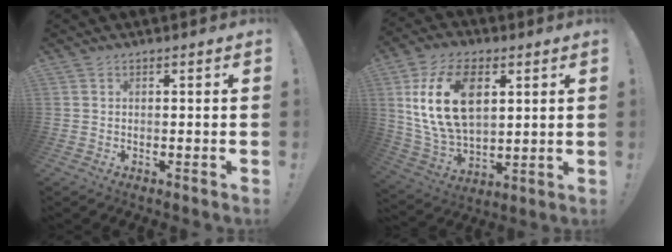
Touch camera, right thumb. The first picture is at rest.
{"total": 19.9, "force": [5.9, 12.6, 14.2], "torque": [-0.279, -0.012, 0.101]}